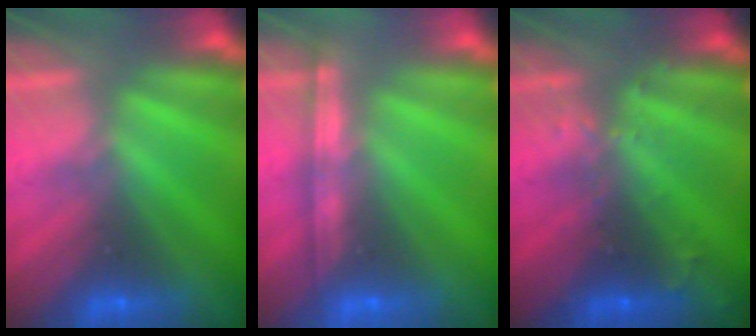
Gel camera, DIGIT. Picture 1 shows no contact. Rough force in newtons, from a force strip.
{"total": 1.1}
{"total": 2.9}